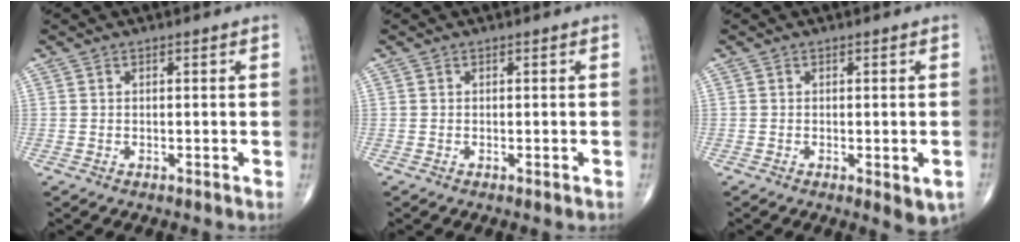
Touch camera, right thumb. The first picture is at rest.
{"total": 0.6, "force": [-0.3, 0.1, 0.5], "torque": [-0.003, -0.002, -0.005]}
{"total": 3.9, "force": [-1.3, 1.3, 3.5], "torque": [-0.034, -0.005, -0.013]}